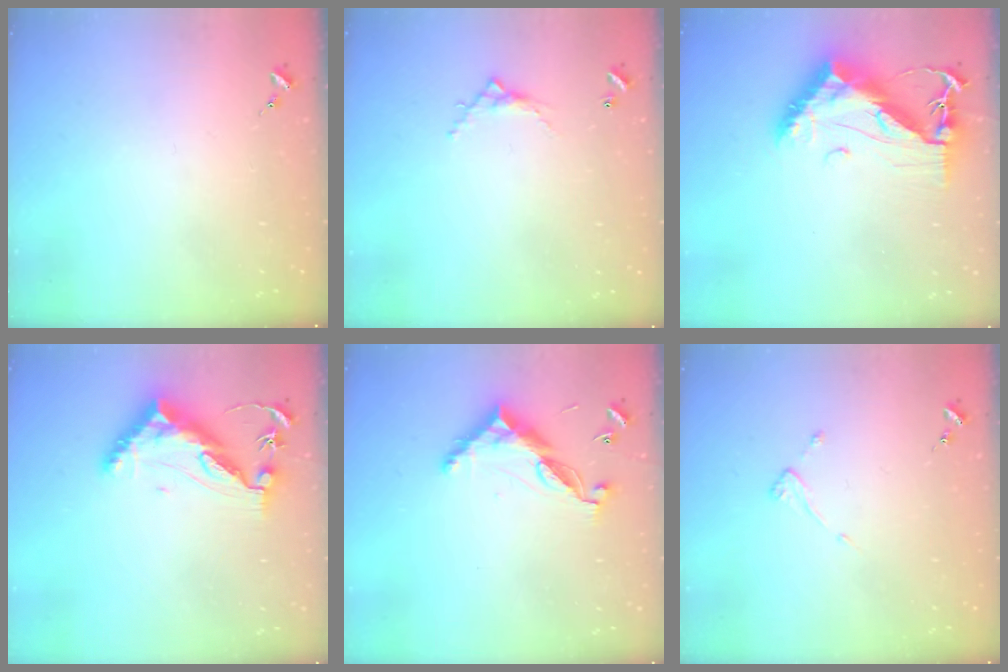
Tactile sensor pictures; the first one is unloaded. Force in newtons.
{"total": 5.2, "press": 5.2, "slide": 0.2}
{"total": 13.2, "press": 13.2, "slide": 1.2}
{"total": 11.5, "press": 11.4, "slide": 0.7}
{"total": 10.4, "press": 10.4, "slide": 0.4}
{"total": 3.8, "press": 3.7, "slide": 0.2}